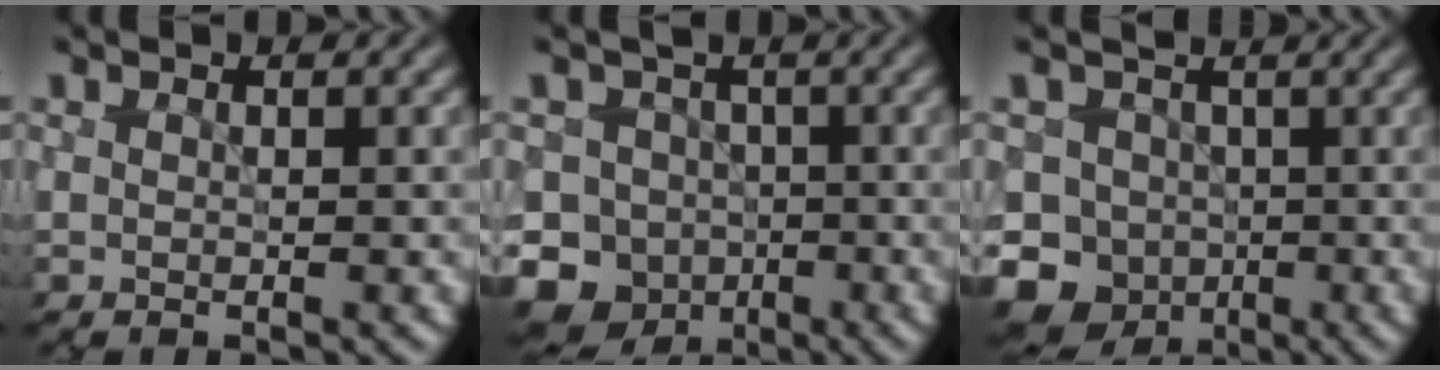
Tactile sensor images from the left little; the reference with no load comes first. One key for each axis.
{"total": 10.9, "fx": -5.4, "fy": 9.0, "fz": 2.9, "tx": -0.039, "ty": -0.018, "tz": -0.099}
{"total": 10.4, "fx": -4.0, "fy": 9.0, "fz": 3.4, "tx": -0.056, "ty": -0.017, "tz": -0.076}